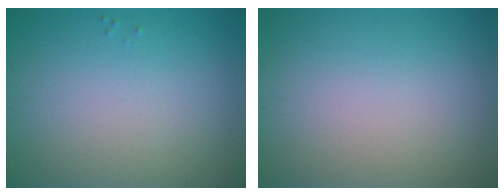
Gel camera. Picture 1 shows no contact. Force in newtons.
{"total": 0.0}